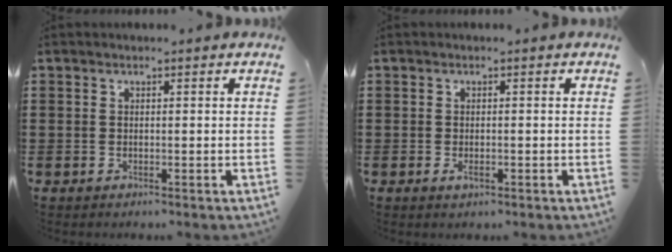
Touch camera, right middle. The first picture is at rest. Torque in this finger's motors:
{"motor_torque": [0.34, -0.27, 0.10, 0.04]}